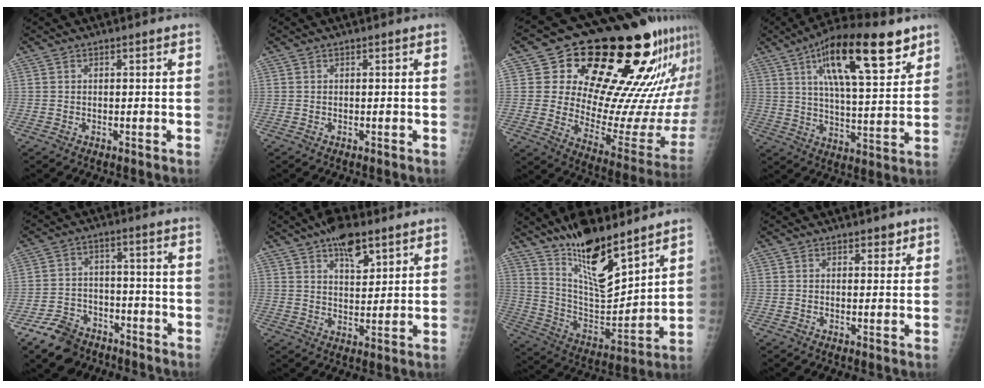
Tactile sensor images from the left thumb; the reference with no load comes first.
{"total": 0.0}
{"total": 28.8, "force": [16.2, 11.3, 21.0], "torque": [-0.266, -0.065, 0.243]}
{"total": 19.7, "force": [10.7, 6.2, 15.3], "torque": [-0.219, -0.030, 0.172]}
{"total": 9.8, "force": [-7.2, 6.0, 2.9], "torque": [-0.039, 0.046, -0.121]}
{"total": 8.8, "force": [5.5, 3.9, 5.6], "torque": [-0.068, -0.026, 0.088]}
{"total": 18.0, "force": [13.1, 5.2, 11.2], "torque": [-0.156, -0.090, 0.243]}
{"total": 2.2, "force": [1.6, 1.2, 0.9], "torque": [0.009, -0.009, 0.020]}